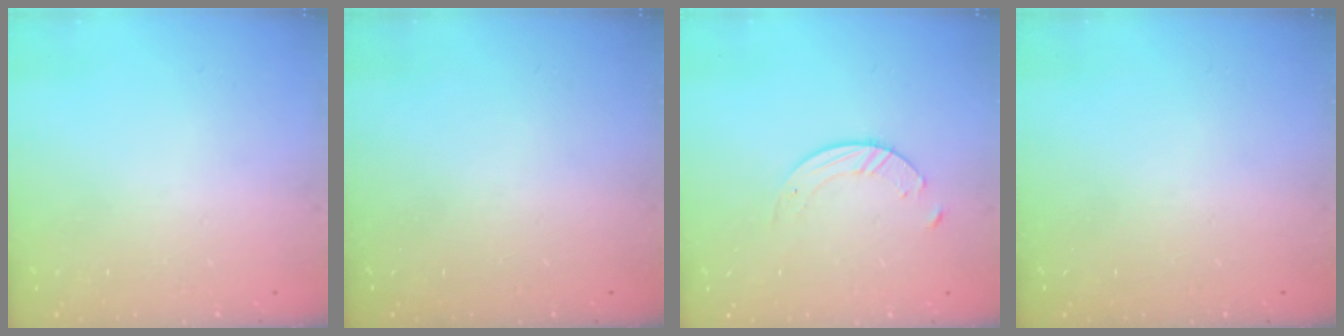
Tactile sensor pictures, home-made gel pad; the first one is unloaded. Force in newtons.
{"total": 0.0}
{"total": 1.4, "press": 1.4, "slide": 0.2}
{"total": 0.0}